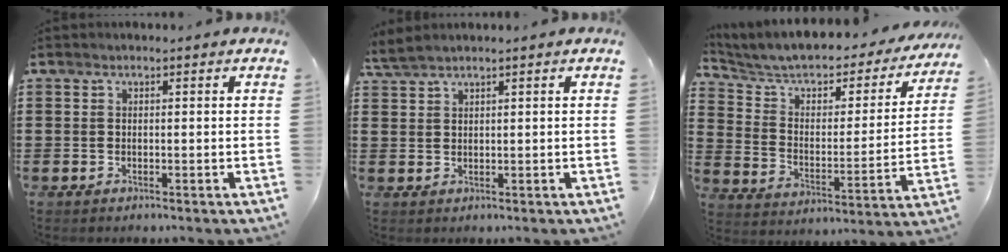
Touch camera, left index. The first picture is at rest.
{"total": 2.1, "force": [1.8, 0.0, 1.1], "torque": [-0.026, 0.001, 0.035]}
{"total": 4.9, "force": [3.8, 2.5, 2.0], "torque": [-0.065, -0.032, 0.059]}